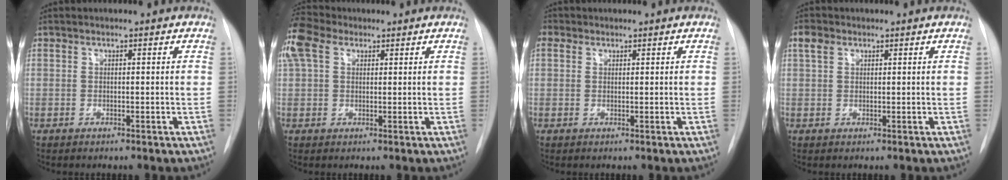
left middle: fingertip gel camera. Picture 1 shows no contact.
{"total": 7.6, "force": [4.1, 4.7, 4.4], "torque": [-0.124, 0.042, 0.084]}
{"total": 1.8, "force": [0.9, 1.5, 0.4], "torque": [-0.002, 0.009, 0.011]}
{"total": 2.3, "force": [1.3, 1.5, 1.1], "torque": [-0.028, 0.014, 0.025]}